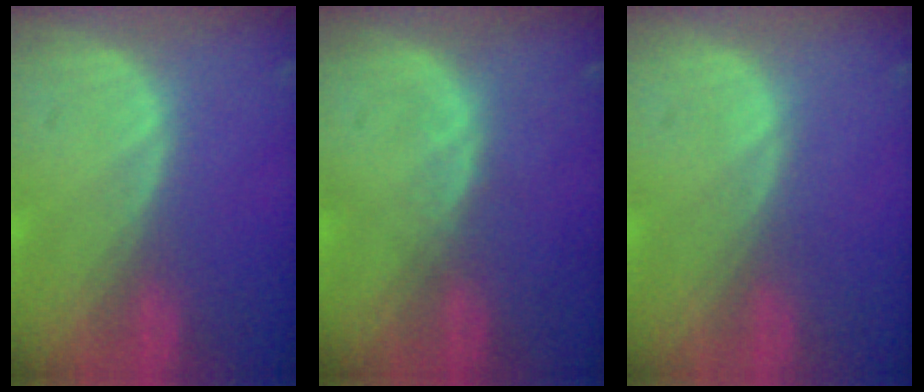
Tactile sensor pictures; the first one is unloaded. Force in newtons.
{"total": 0.9, "press": 0.9, "slide": 0.2}
{"total": 0.0}